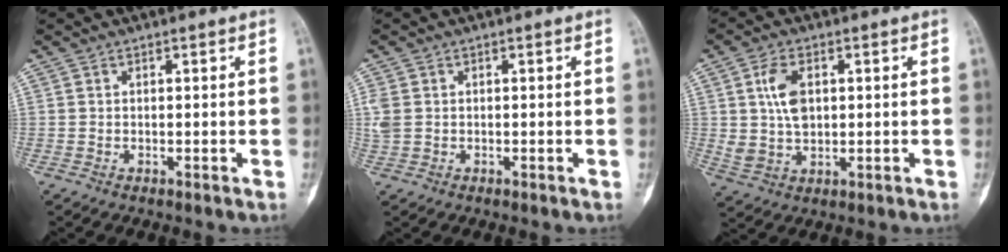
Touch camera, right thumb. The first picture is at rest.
{"total": 3.1, "force": [0.0, 2.5, 1.9], "torque": [-0.060, 0.007, 0.002]}
{"total": 7.7, "force": [1.6, 4.8, 5.8], "torque": [-0.110, -0.004, 0.036]}